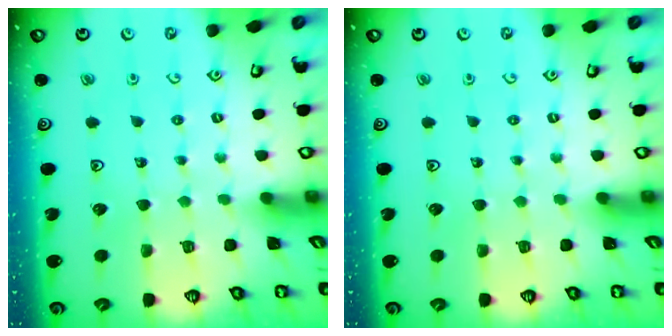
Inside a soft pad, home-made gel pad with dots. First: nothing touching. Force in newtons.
{"total": 0.0}